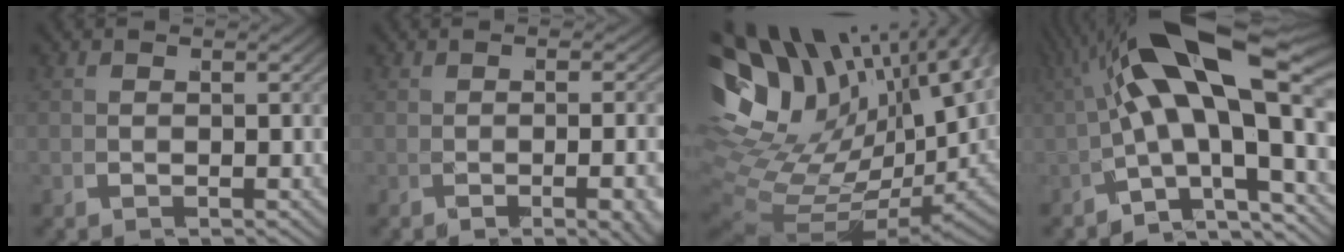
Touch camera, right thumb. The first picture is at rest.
{"total": 2.9, "force": [-1.2, 0.7, 2.5], "torque": [-0.047, -0.005, -0.017]}
{"total": 17.8, "force": [1.7, 11.6, 13.5], "torque": [-0.274, -0.029, 0.044]}
{"total": 13.3, "force": [0.4, 7.0, 11.3], "torque": [-0.217, -0.009, 0.004]}